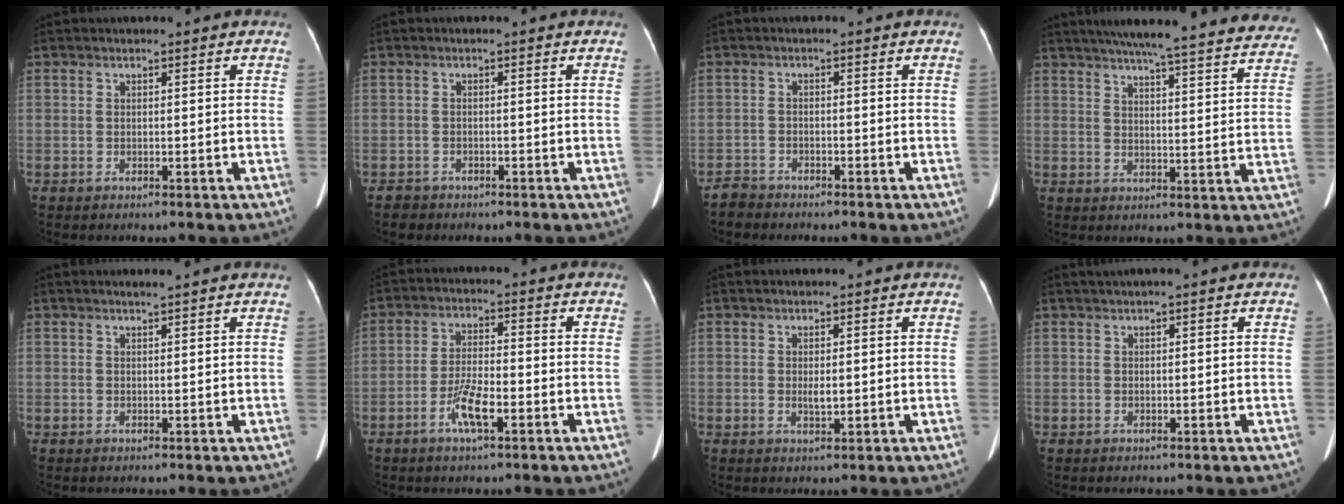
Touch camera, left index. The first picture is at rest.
{"total": 1.4, "force": [-1.2, 0.8, -0.1], "torque": [-0.010, -0.001, -0.020]}
{"total": 2.0, "force": [-1.9, 0.4, -0.3], "torque": [-0.001, -0.007, -0.036]}
{"total": 30.6, "force": [27.5, 2.9, 13.3], "torque": [-0.186, -0.049, 0.321]}
{"total": 1.4, "force": [1.2, -0.4, 0.7], "torque": [-0.011, 0.006, 0.022]}
{"total": 5.7, "force": [-2.9, 1.1, 4.8], "torque": [-0.099, -0.001, -0.057]}
{"total": 2.3, "force": [0.1, 0.7, 2.2], "torque": [-0.040, -0.007, 0.003]}
{"total": 1.7, "force": [1.1, -0.3, 1.2], "torque": [-0.020, 0.017, 0.021]}